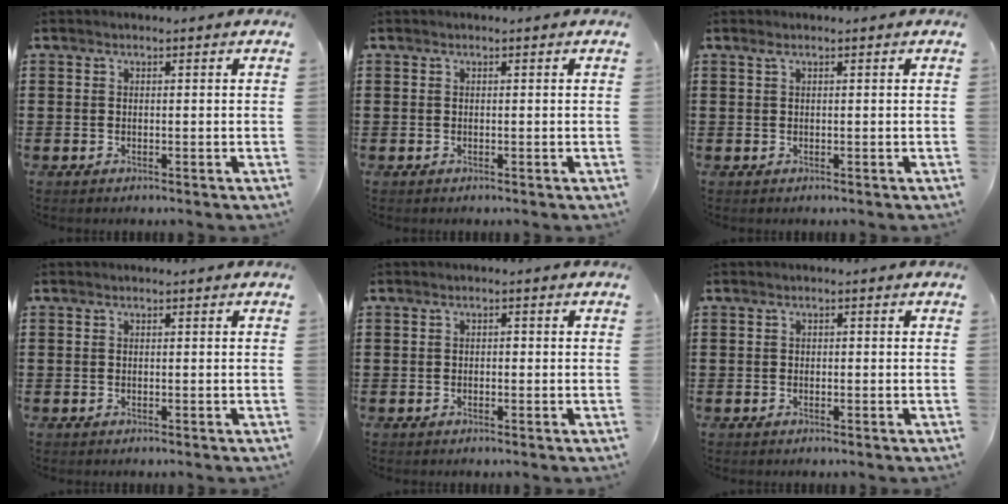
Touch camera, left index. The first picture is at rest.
{"total": 0.0}
{"total": 0.5, "force": [0.3, 0.0, 0.4], "torque": [-0.008, 0.000, 0.006]}
{"total": 0.0}
{"total": 0.7, "force": [-0.4, 0.5, 0.4], "torque": [-0.011, -0.002, -0.007]}
{"total": 0.6, "force": [-0.3, 0.4, 0.3], "torque": [-0.008, 0.000, -0.005]}